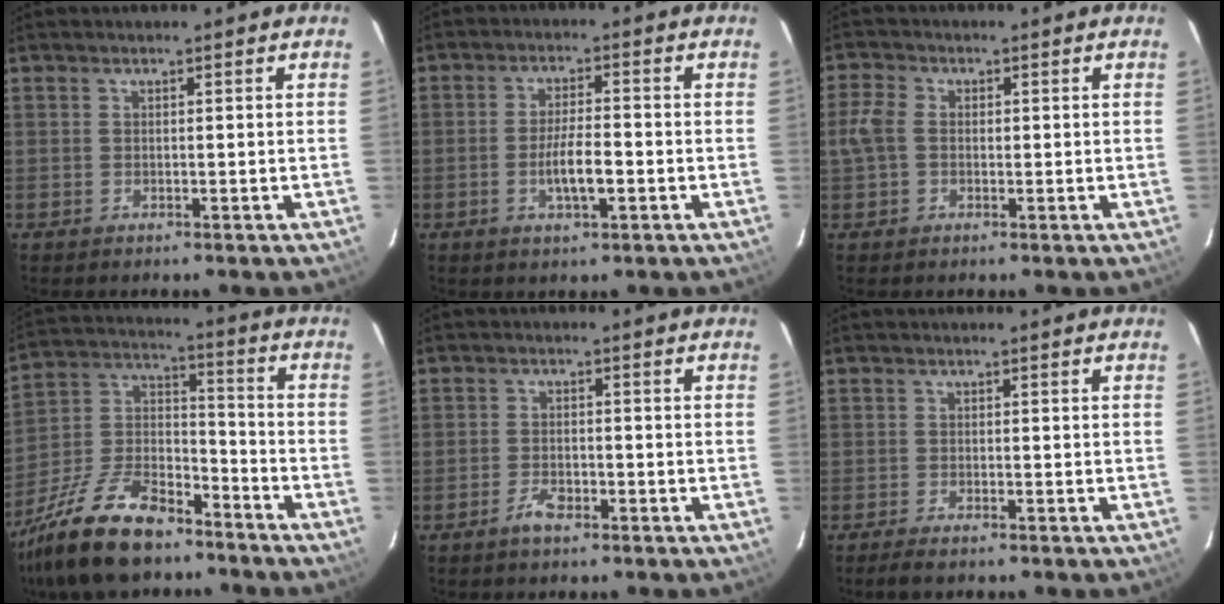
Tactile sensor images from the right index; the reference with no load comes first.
{"total": 5.8, "force": [-1.9, 1.4, 5.3], "torque": [-0.102, -0.003, -0.031]}
{"total": 4.1, "force": [-0.4, 3.1, 2.7], "torque": [-0.061, 0.011, -0.010]}
{"total": 20.5, "force": [-14.3, 9.2, 11.4], "torque": [-0.252, 0.006, -0.255]}
{"total": 3.3, "force": [-2.3, 1.4, 1.9], "torque": [-0.046, -0.002, -0.042]}
{"total": 2.5, "force": [-2.1, 0.3, 1.3], "torque": [-0.036, -0.007, -0.040]}